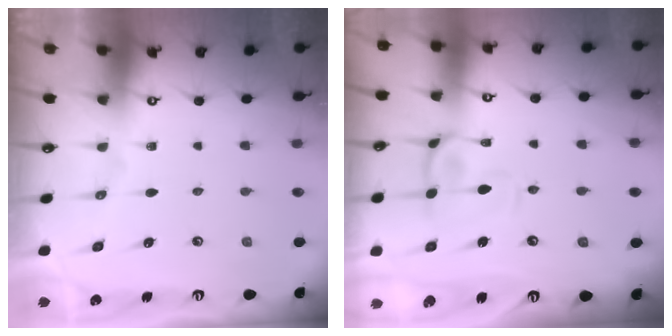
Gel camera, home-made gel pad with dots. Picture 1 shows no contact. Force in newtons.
{"total": 3.7, "press": 3.5, "slide": 1.1}